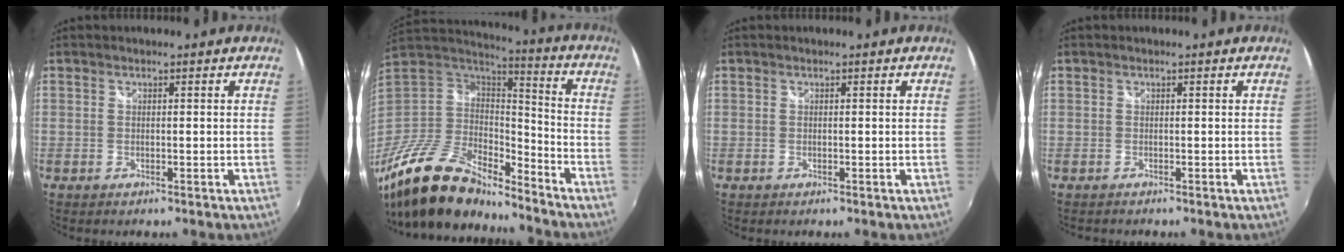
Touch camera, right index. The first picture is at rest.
{"total": 21.6, "force": [-16.5, 8.6, 10.9], "torque": [-0.239, -0.023, -0.298]}
{"total": 0.0}
{"total": 1.0, "force": [-0.6, 0.7, -0.1], "torque": [-0.003, 0.001, -0.011]}